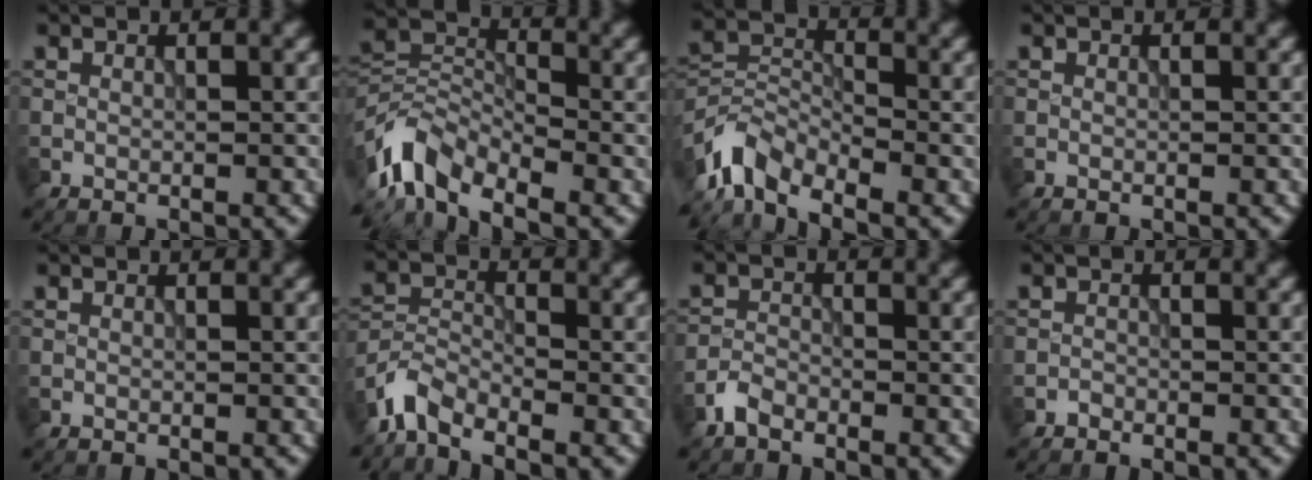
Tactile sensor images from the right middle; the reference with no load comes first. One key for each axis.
{"total": 6.7, "fx": -4.5, "fy": 3.1, "fz": 3.7, "tx": -0.065, "ty": 0.001, "tz": -0.106}
{"total": 5.5, "fx": -4.2, "fy": 2.5, "fz": 2.5, "tx": -0.045, "ty": -0.003, "tz": -0.097}
{"total": 0.0}
{"total": 0.0}
{"total": 3.5, "fx": -3.0, "fy": 1.2, "fz": 1.4, "tx": -0.029, "ty": 0.000, "tz": -0.074}
{"total": 1.8, "fx": -1.5, "fy": 0.8, "fz": 0.6, "tx": -0.010, "ty": 0.004, "tz": -0.036}
{"total": 0.6, "fx": -0.6, "fy": 0.3, "fz": 0.0, "tx": 0.003, "ty": -0.001, "tz": -0.012}